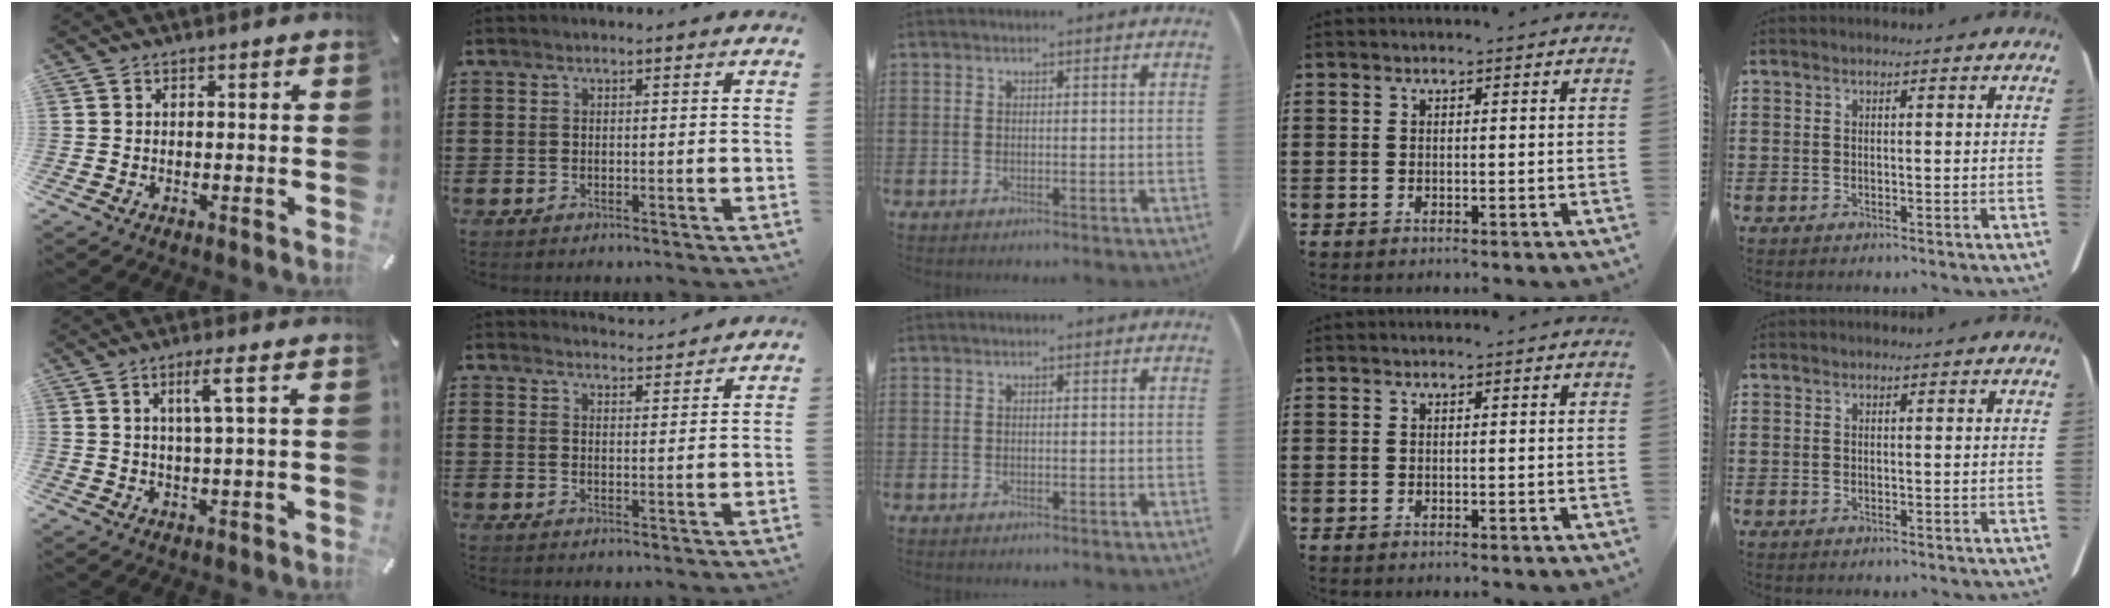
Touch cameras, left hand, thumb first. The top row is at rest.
{"thumb": {"total": 5.5, "force": [1.7, 0.2, 5.2], "torque": [-0.105, 0.000, 0.024]}, "index": {"total": 2.9, "force": [2.9, 0.1, 0.1], "torque": [-0.003, -0.013, 0.053]}}